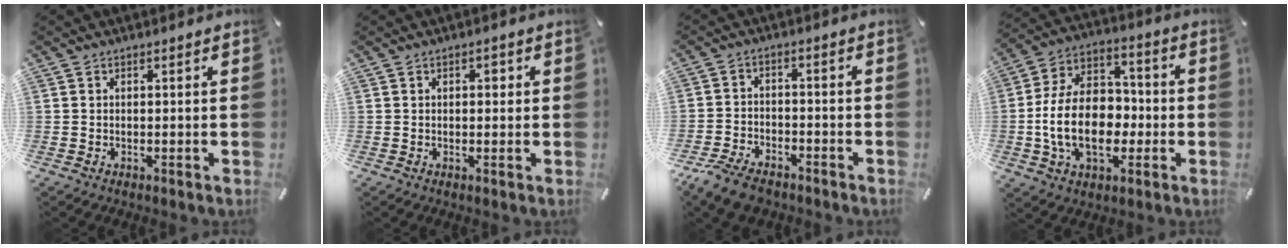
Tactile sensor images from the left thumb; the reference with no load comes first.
{"total": 1.8, "force": [0.2, 1.3, 1.2], "torque": [-0.018, 0.004, -0.001]}
{"total": 6.7, "force": [-5.3, 3.3, 2.5], "torque": [-0.058, 0.024, -0.104]}
{"total": 17.3, "force": [-3.5, 12.0, 12.0], "torque": [-0.249, 0.013, -0.067]}